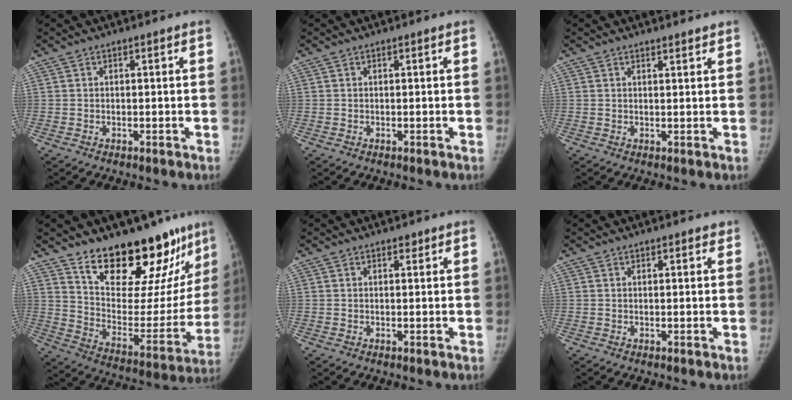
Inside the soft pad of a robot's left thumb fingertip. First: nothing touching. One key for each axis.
{"total": 0.0}
{"total": 1.6, "fx": 1.5, "fy": 0.2, "fz": 0.6, "tx": -0.003, "ty": -0.009, "tz": 0.024}
{"total": 26.0, "fx": 19.6, "fy": 10.0, "fz": 13.8, "tx": -0.157, "ty": -0.113, "tz": 0.291}
{"total": 0.8, "fx": 0.7, "fy": 0.3, "fz": 0.3, "tx": -0.006, "ty": -0.005, "tz": 0.010}
{"total": 1.4, "fx": 1.2, "fy": 0.5, "fz": 0.6, "tx": -0.003, "ty": -0.002, "tz": 0.014}